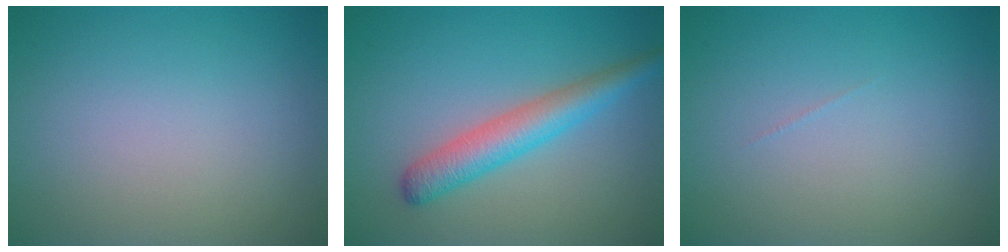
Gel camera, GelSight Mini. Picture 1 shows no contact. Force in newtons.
{"total": 4.0, "press": 4.0, "slide": 0.1}
{"total": 0.0}